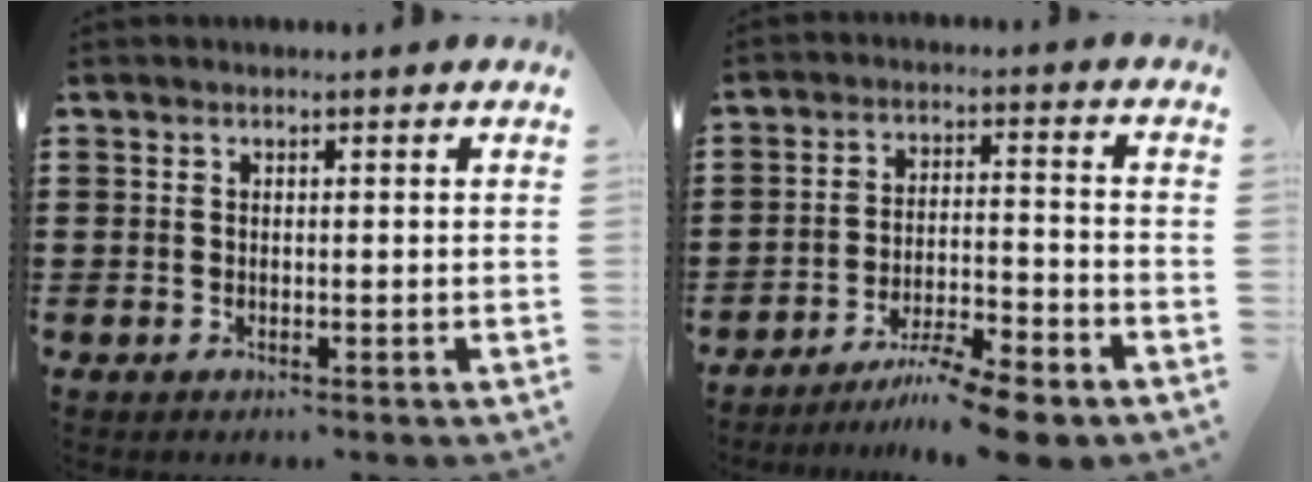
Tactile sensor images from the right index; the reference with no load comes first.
{"total": 7.3, "force": [-6.4, 0.1, 3.5], "torque": [-0.067, 0.000, -0.123]}